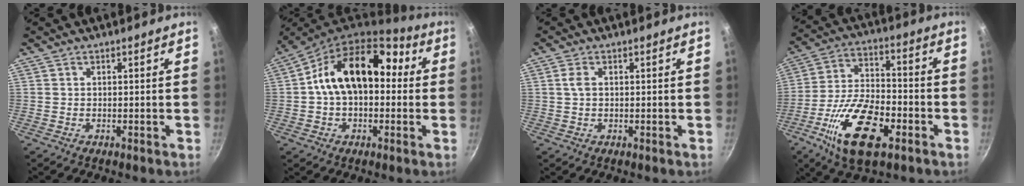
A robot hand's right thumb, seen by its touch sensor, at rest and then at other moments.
{"total": 16.8, "force": [1.7, 11.0, 12.6], "torque": [-0.168, 0.043, 0.009]}
{"total": 2.2, "force": [0.5, 1.3, 1.7], "torque": [-0.037, 0.002, 0.009]}
{"total": 18.1, "force": [-7.7, 8.1, 14.2], "torque": [-0.254, 0.025, -0.143]}